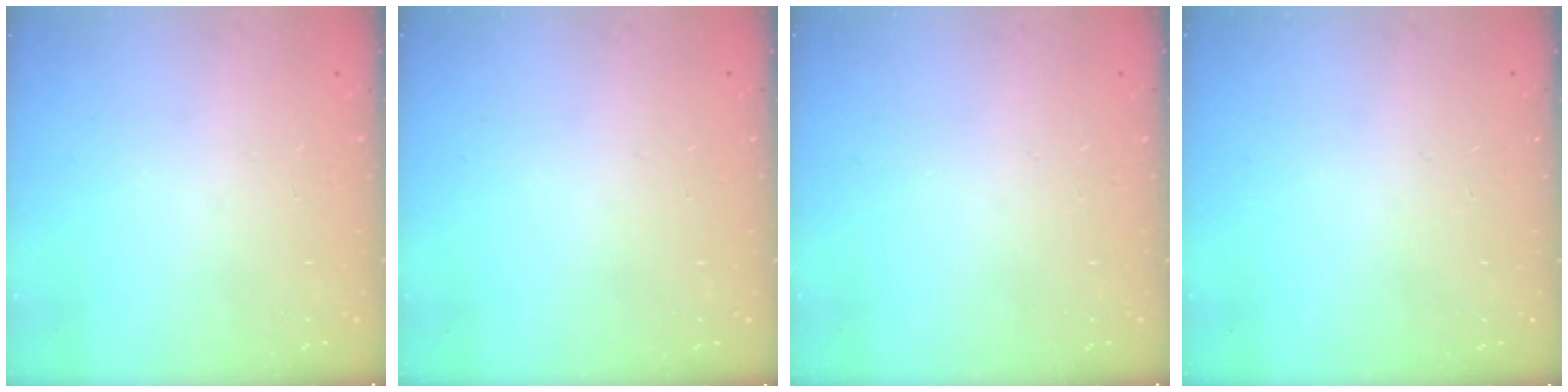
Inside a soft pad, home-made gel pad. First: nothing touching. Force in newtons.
{"total": 0.0}
{"total": 0.0}
{"total": 0.0}